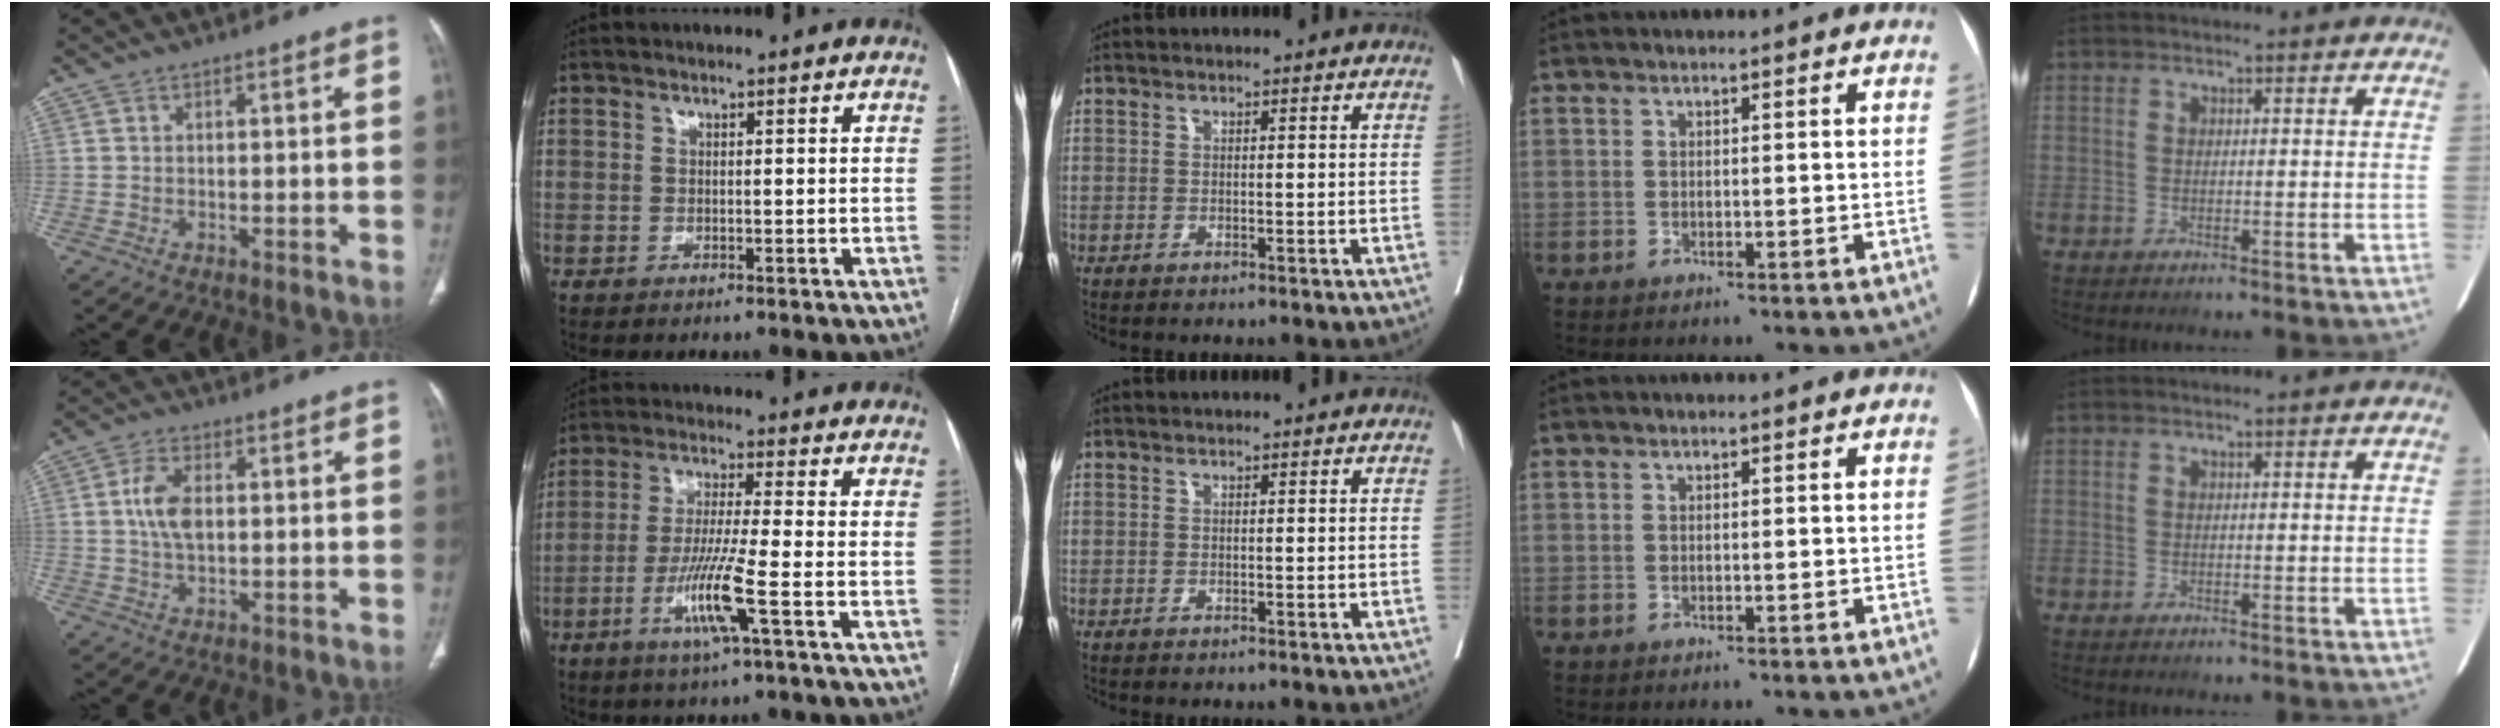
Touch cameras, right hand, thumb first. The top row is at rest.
{"thumb": {"total": 5.9, "force": [0.6, 3.3, 4.8], "torque": [-0.097, 0.003, 0.008]}, "index": {"total": 8.8, "force": [-3.4, -0.9, 8.1], "torque": [-0.159, -0.014, -0.069]}}